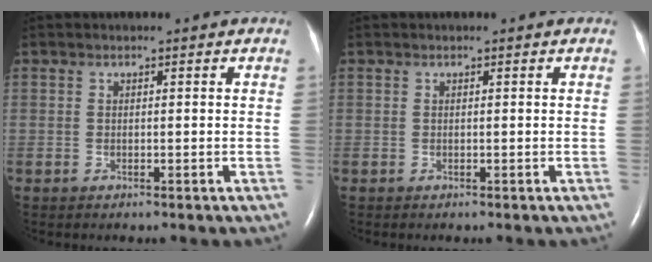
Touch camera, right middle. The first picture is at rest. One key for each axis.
{"total": 0.0}